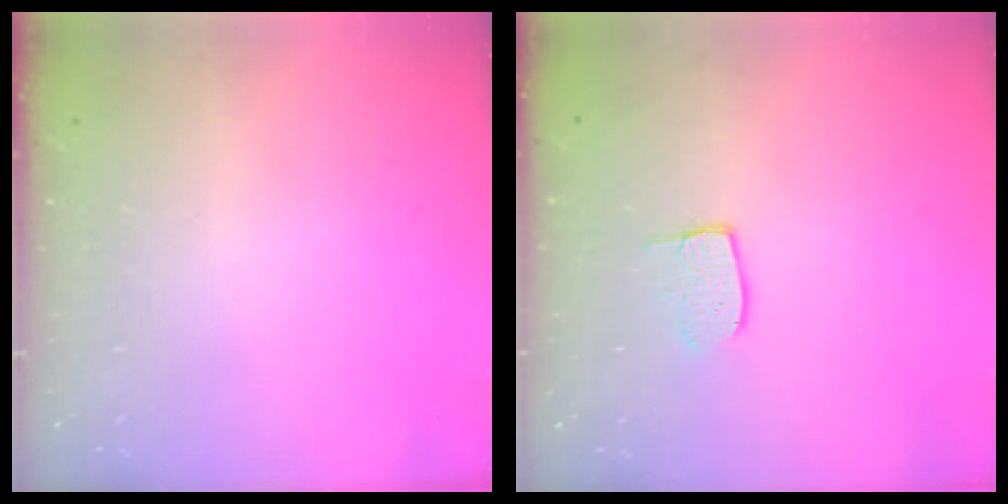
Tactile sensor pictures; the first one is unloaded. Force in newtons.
{"total": 4.2, "press": 4.2, "slide": 0.3}